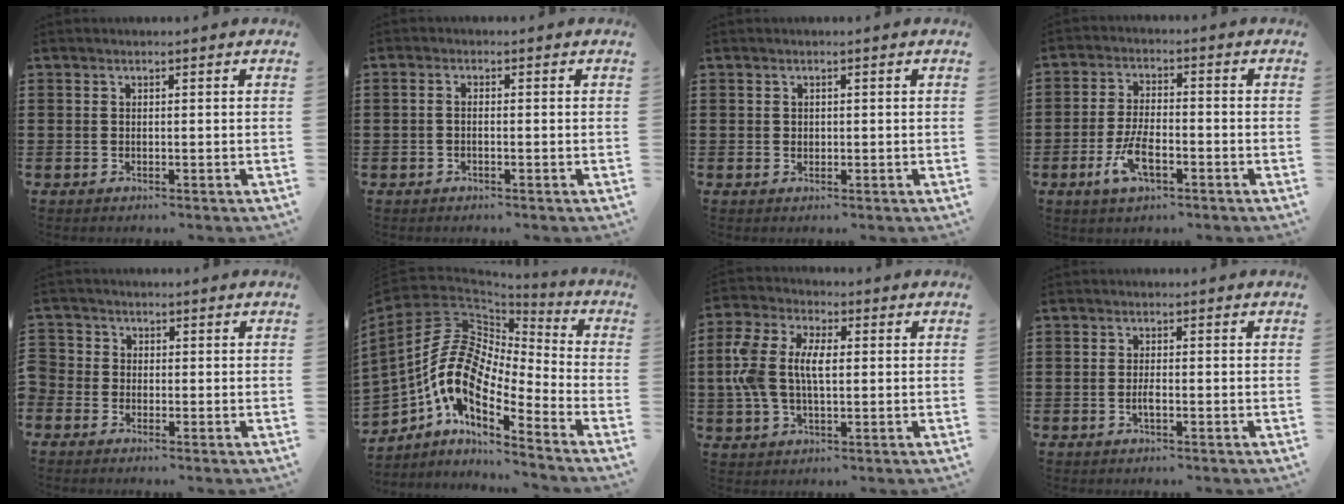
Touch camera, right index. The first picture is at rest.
{"total": 1.0, "force": [-0.8, 0.1, 0.6], "torque": [-0.013, -0.007, -0.015]}
{"total": 0.6, "force": [0.2, 0.6, 0.2], "torque": [-0.006, 0.003, 0.004]}
{"total": 5.8, "force": [-2.6, 2.4, 4.6], "torque": [-0.101, 0.001, -0.051]}
{"total": 1.7, "force": [-1.3, 1.1, 0.0], "torque": [-0.007, 0.002, -0.029]}
{"total": 13.3, "force": [-4.7, 7.5, 9.9], "torque": [-0.234, 0.004, -0.104]}
{"total": 8.2, "force": [0.4, 4.5, 6.8], "torque": [-0.167, 0.003, -0.004]}
{"total": 1.6, "force": [-0.7, 0.2, 1.5], "torque": [-0.028, 0.000, -0.013]}